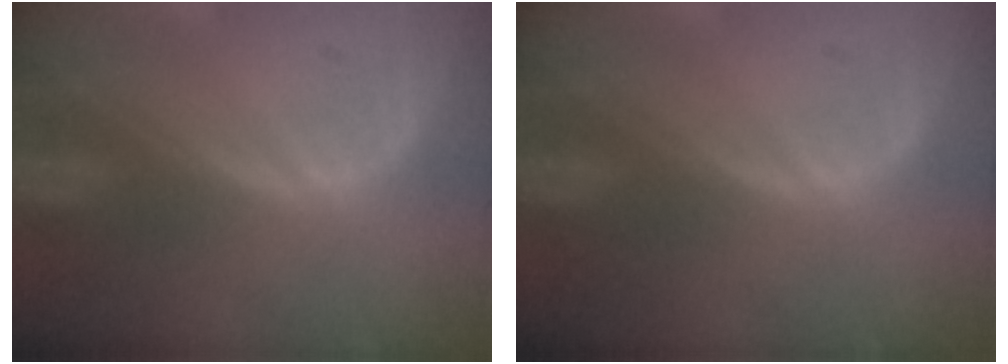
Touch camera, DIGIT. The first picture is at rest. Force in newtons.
{"total": 0.0}